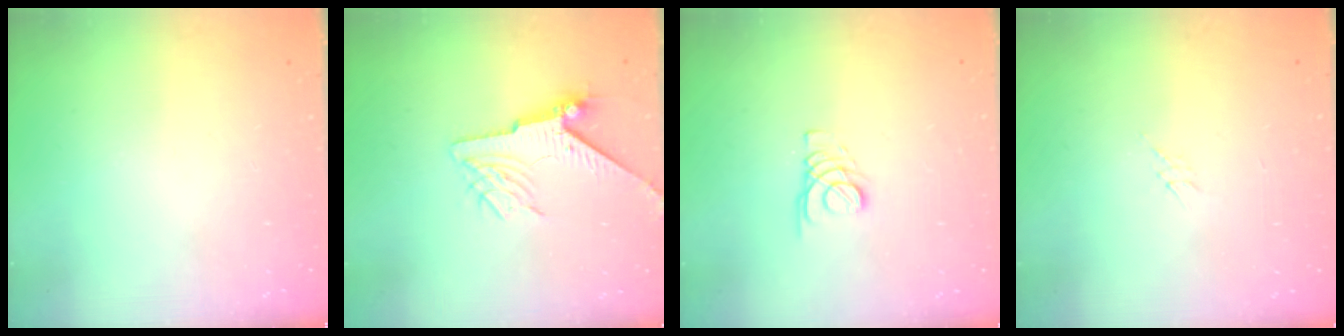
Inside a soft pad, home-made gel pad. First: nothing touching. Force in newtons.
{"total": 7.0, "press": 6.9, "slide": 1.1}
{"total": 1.8, "press": 1.7, "slide": 0.1}
{"total": 2.6, "press": 2.6, "slide": 0.2}